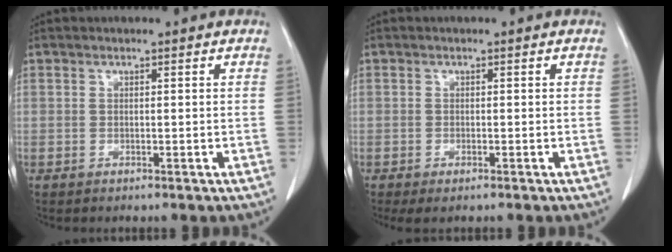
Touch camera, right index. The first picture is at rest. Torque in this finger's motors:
{"motor_torque": [0.34, -0.32, 0.05, 0.01]}